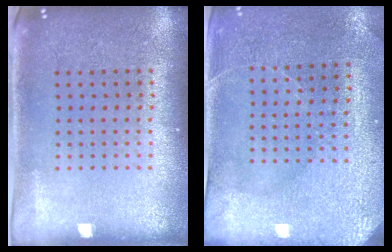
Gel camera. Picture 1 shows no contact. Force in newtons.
{"total": 2.9, "press": 2.8, "slide": 0.7}